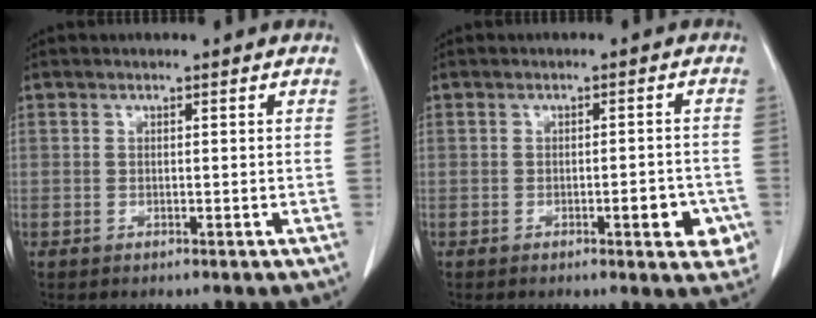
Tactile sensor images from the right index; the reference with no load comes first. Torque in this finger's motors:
{"motor_torque": [0.26, -0.13, 0.07, 0.03]}